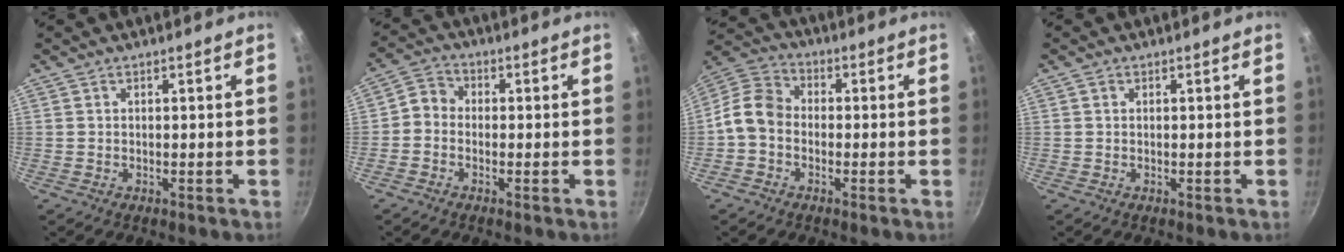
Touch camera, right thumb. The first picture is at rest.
{"total": 3.8, "force": [-1.1, 3.1, 1.8], "torque": [-0.023, 0.022, -0.038]}
{"total": 8.2, "force": [-1.8, 6.4, 4.8], "torque": [-0.075, 0.034, -0.060]}
{"total": 0.6, "force": [0.2, 0.6, 0.2], "torque": [-0.003, 0.003, 0.002]}